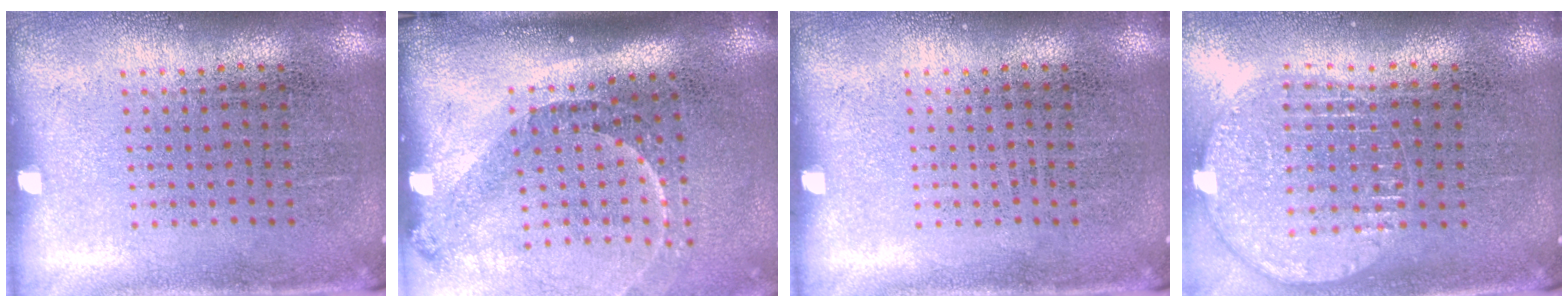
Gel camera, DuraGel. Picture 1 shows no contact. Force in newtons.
{"total": 1.9, "press": 1.4, "slide": 1.4}
{"total": 0.0}
{"total": 1.5, "press": 1.4, "slide": 0.6}